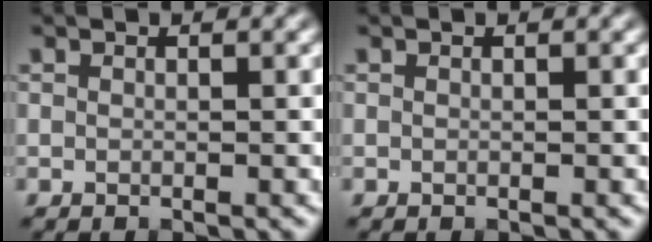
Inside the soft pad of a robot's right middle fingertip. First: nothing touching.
{"total": 0.0}